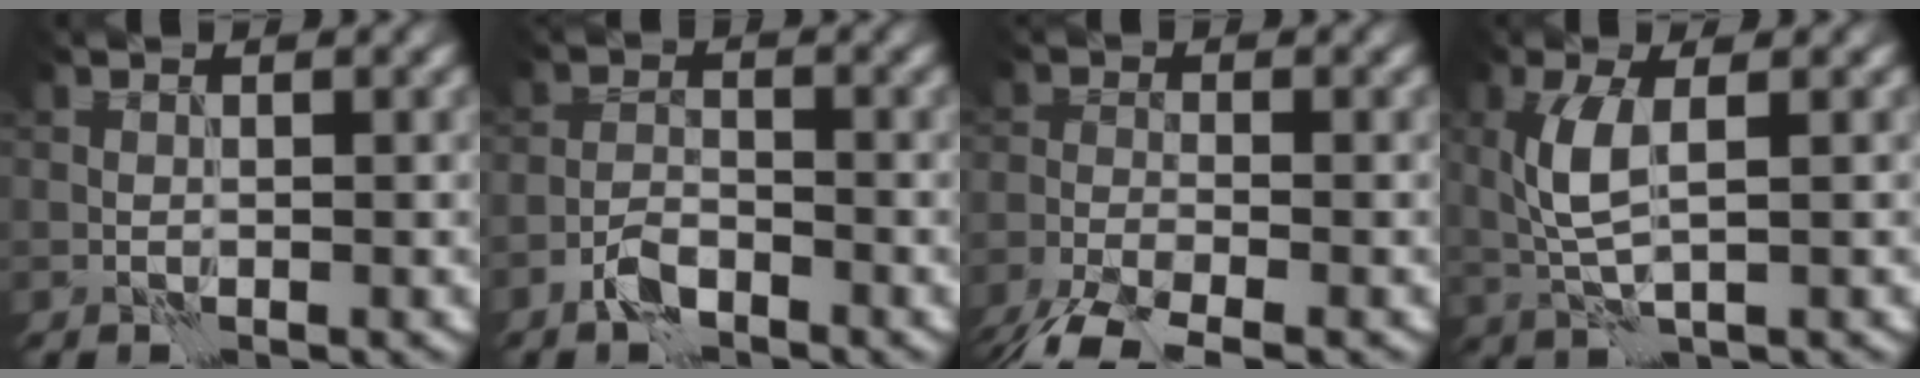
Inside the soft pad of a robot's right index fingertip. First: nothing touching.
{"total": 2.4, "force": [-1.8, 0.9, 1.3], "torque": [-0.023, 0.006, -0.041]}
{"total": 5.9, "force": [-4.7, 1.5, 3.3], "torque": [-0.062, -0.021, -0.096]}
{"total": 4.0, "force": [0.7, 1.3, 3.8], "torque": [-0.087, 0.002, 0.014]}